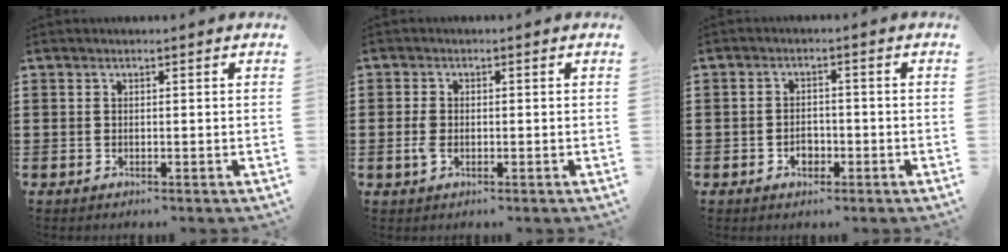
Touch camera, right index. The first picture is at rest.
{"total": 2.3, "force": [-0.6, 1.5, 1.6], "torque": [-0.046, -0.003, -0.016]}
{"total": 2.5, "force": [-1.1, 1.7, 1.4], "torque": [-0.028, 0.001, -0.022]}